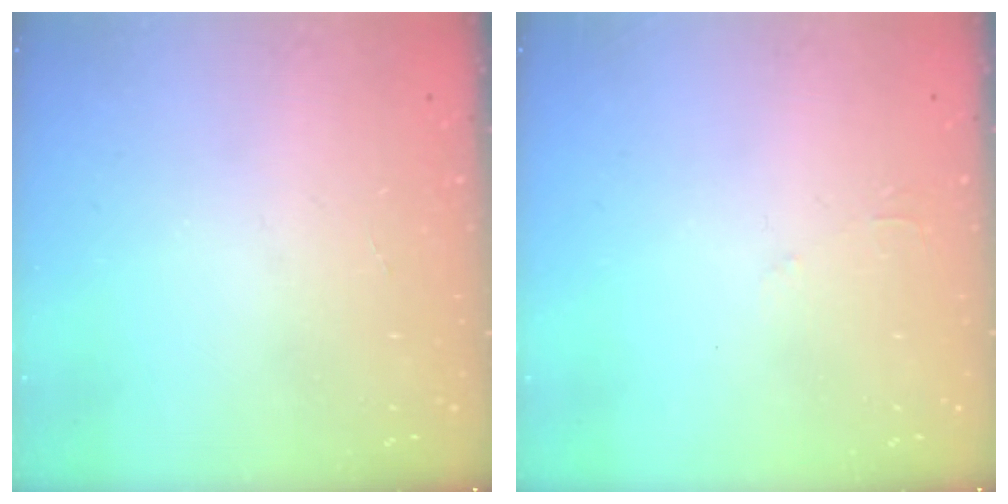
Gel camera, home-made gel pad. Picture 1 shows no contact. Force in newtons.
{"total": 2.3, "press": 2.3, "slide": 0.4}